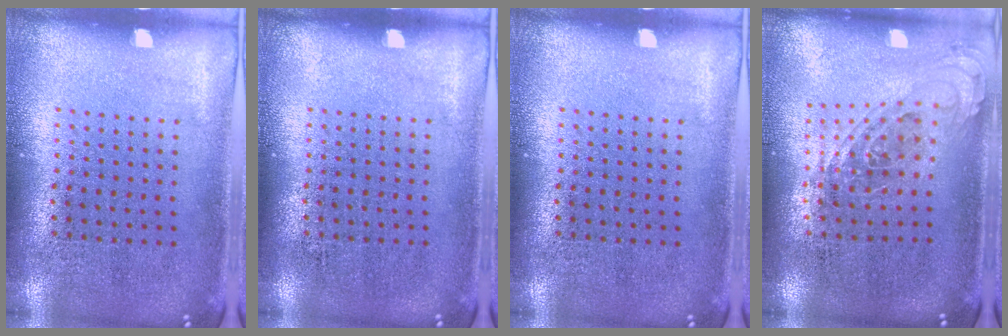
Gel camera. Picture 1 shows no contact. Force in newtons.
{"total": 0.0}
{"total": 0.0}
{"total": 0.8, "press": 0.7, "slide": 0.3}